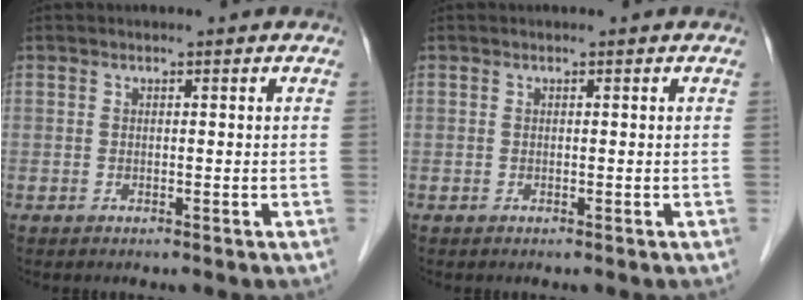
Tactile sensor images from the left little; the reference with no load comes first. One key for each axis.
{"total": 0.0}